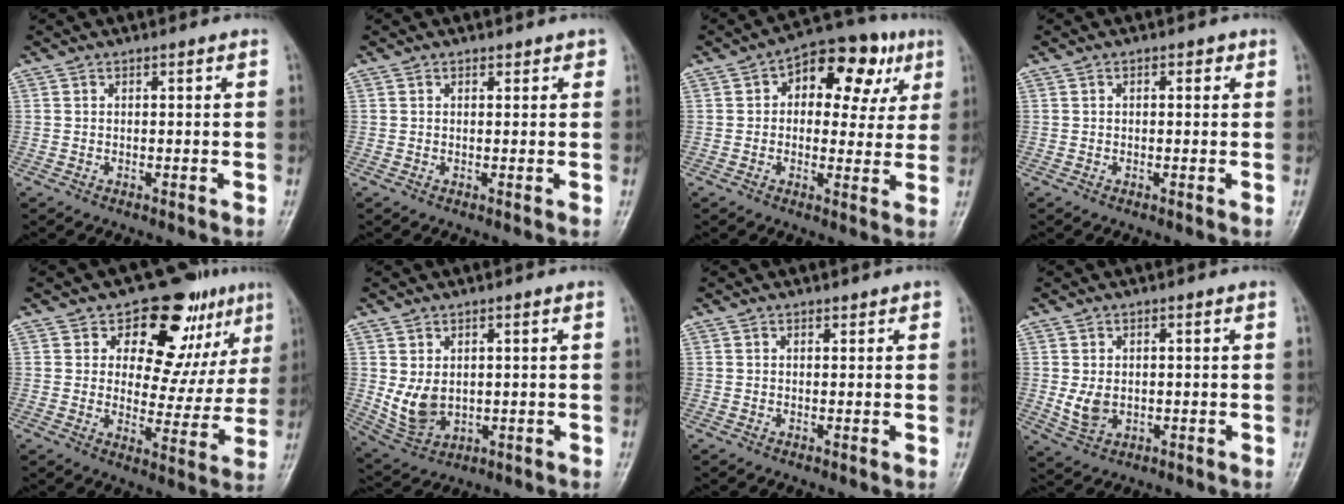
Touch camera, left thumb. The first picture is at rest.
{"total": 1.2, "force": [0.8, 0.8, 0.4], "torque": [0.008, -0.004, 0.006]}
{"total": 14.0, "force": [4.8, 8.6, 9.9], "torque": [-0.075, 0.021, 0.060]}
{"total": 1.3, "force": [0.4, 0.9, 0.9], "torque": [0.003, 0.005, 0.002]}
{"total": 16.3, "force": [8.7, 9.3, 10.3], "torque": [-0.064, -0.034, 0.120]}
{"total": 6.8, "force": [0.5, 5.0, 4.6], "torque": [-0.072, -0.012, 0.029]}
{"total": 0.8, "force": [0.6, 0.5, 0.3], "torque": [0.003, -0.003, 0.004]}
{"total": 4.3, "force": [-0.2, 3.2, 2.8], "torque": [-0.042, -0.004, 0.005]}